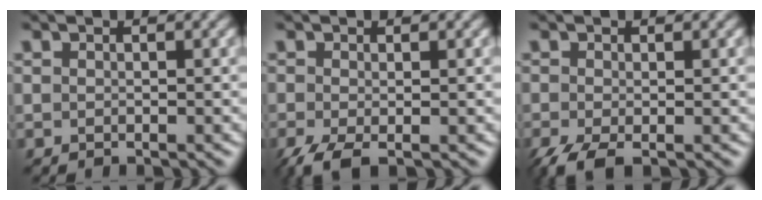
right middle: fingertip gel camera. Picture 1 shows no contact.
{"total": 2.6, "force": [-1.4, 0.7, 2.1], "torque": [-0.050, -0.008, -0.034]}
{"total": 2.9, "force": [-1.7, 0.8, 2.2], "torque": [-0.050, -0.010, -0.039]}